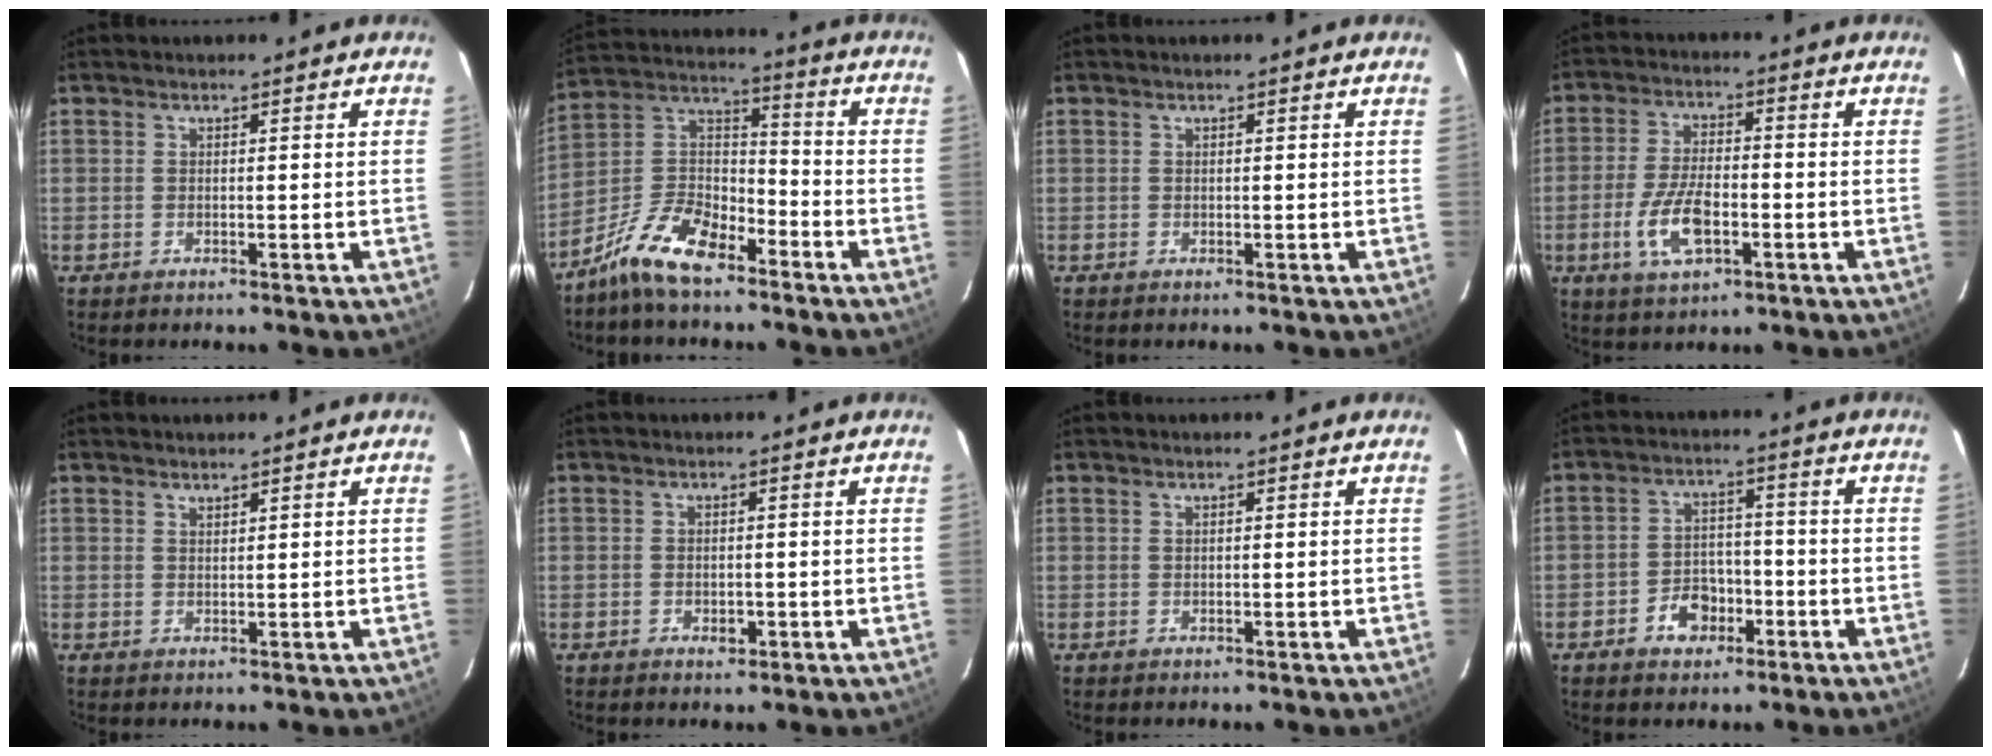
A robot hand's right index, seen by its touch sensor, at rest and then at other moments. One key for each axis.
{"total": 12.9, "fx": -9.0, "fy": 5.5, "fz": 7.5, "tx": -0.163, "ty": 0.026, "tz": -0.174}
{"total": 0.0}
{"total": 9.4, "fx": -3.2, "fy": 4.1, "fz": 7.8, "tx": -0.164, "ty": -0.005, "tz": -0.058}
{"total": 0.9, "fx": 0.8, "fy": 0.2, "fz": 0.2, "tx": -0.004, "ty": 0.001, "tz": 0.016}
{"total": 1.8, "fx": -0.7, "fy": 1.4, "fz": 1.0, "tx": -0.014, "ty": 0.001, "tz": -0.007}
{"total": 0.0}
{"total": 6.3, "fx": -3.4, "fy": 4.6, "fz": 2.8, "tx": -0.063, "ty": 0.018, "tz": -0.045}